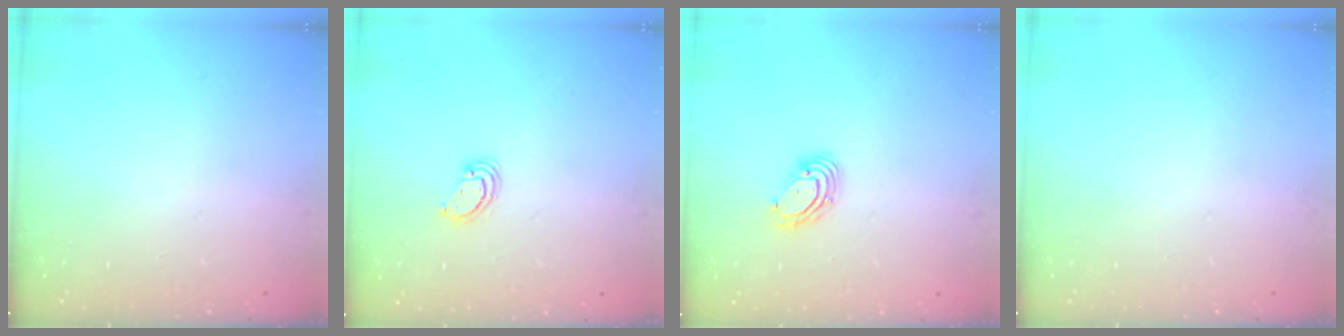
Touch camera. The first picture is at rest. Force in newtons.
{"total": 2.6, "press": 2.6, "slide": 0.3}
{"total": 6.2, "press": 6.1, "slide": 0.9}
{"total": 0.0}